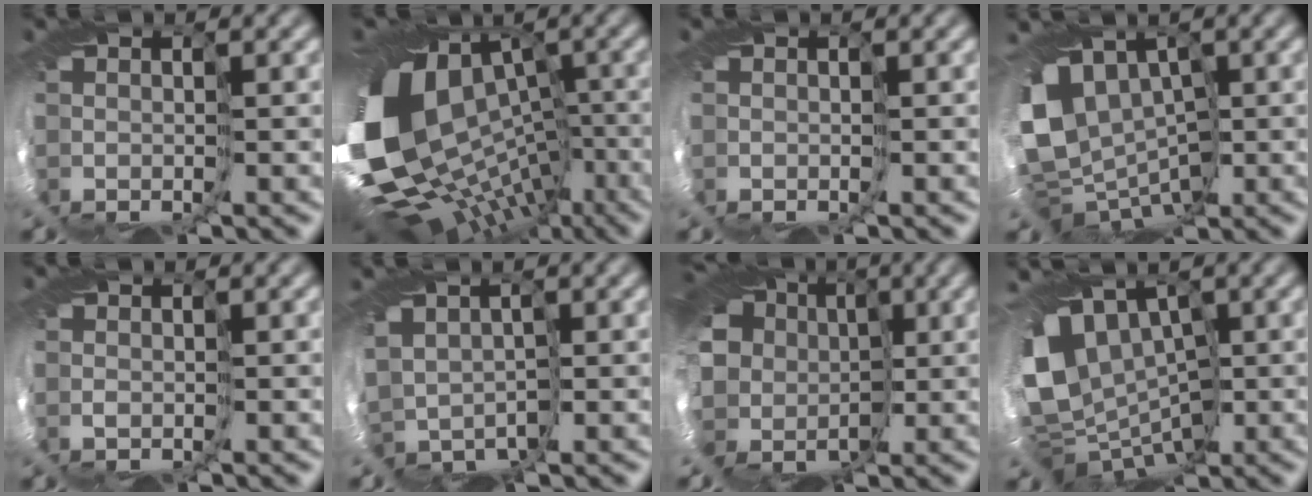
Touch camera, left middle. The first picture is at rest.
{"total": 17.0, "force": [-3.5, 12.7, 10.8], "torque": [-0.211, -0.022, -0.020]}
{"total": 0.7, "force": [-0.1, 0.7, 0.1], "torque": [0.001, -0.003, -0.001]}
{"total": 6.8, "force": [0.4, 5.8, 3.6], "torque": [-0.069, -0.006, 0.012]}
{"total": 1.2, "force": [-0.3, 1.1, 0.3], "torque": [-0.004, -0.005, 0.002]}
{"total": 2.2, "force": [0.3, 2.2, 0.2], "torque": [-0.022, 0.002, 0.007]}
{"total": 12.5, "force": [0.0, 10.2, 7.2], "torque": [-0.168, -0.003, 0.005]}
{"total": 9.5, "force": [0.2, 7.7, 5.6], "torque": [-0.114, -0.012, 0.016]}